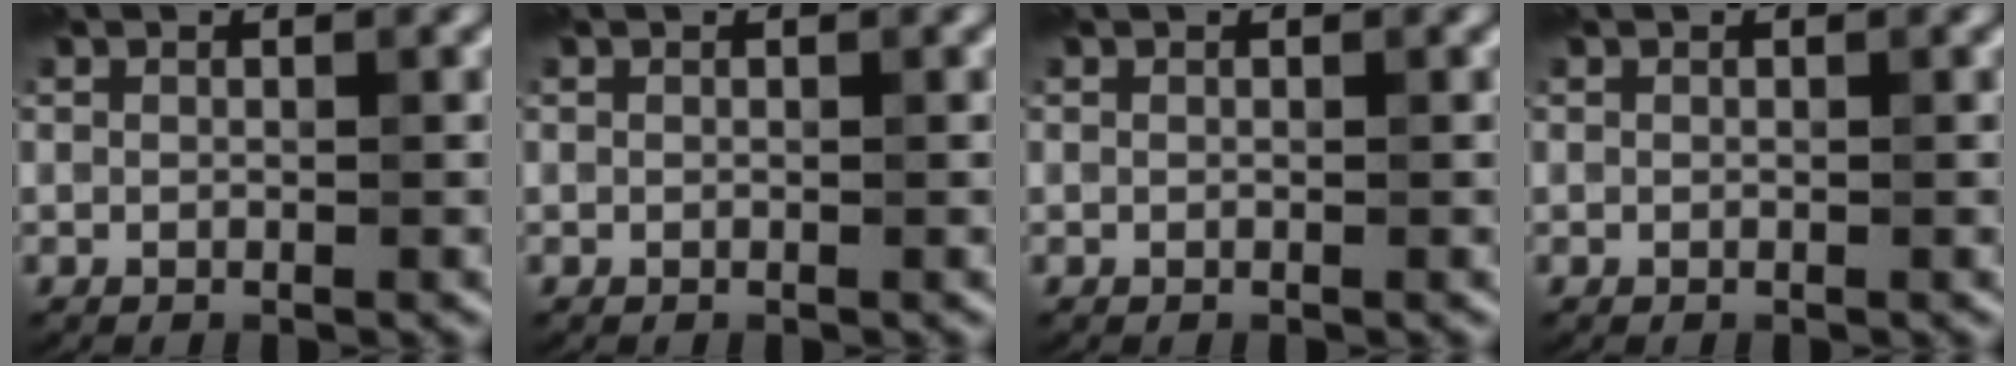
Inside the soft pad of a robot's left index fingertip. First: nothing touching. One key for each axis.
{"total": 0.0}
{"total": 0.0}
{"total": 0.0}